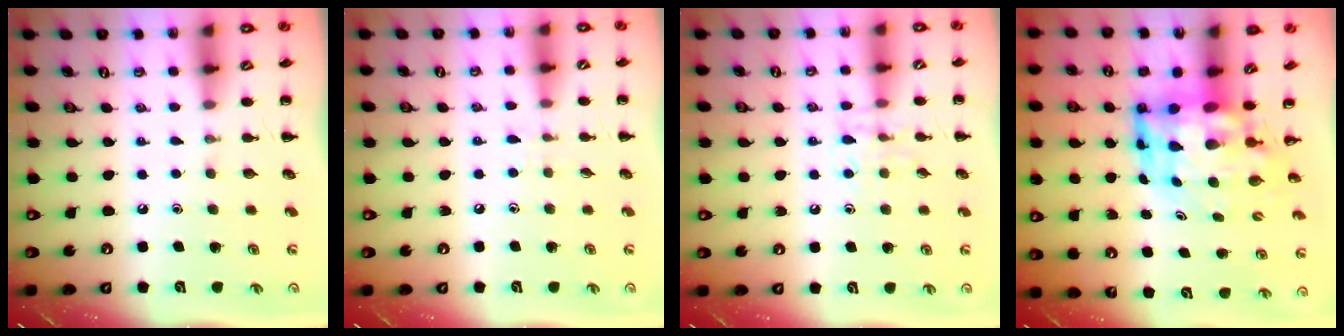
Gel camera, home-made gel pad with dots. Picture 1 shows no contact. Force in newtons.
{"total": 3.9, "press": 3.6, "slide": 1.5}
{"total": 6.5, "press": 6.4, "slide": 0.7}
{"total": 7.6, "press": 7.2, "slide": 2.4}